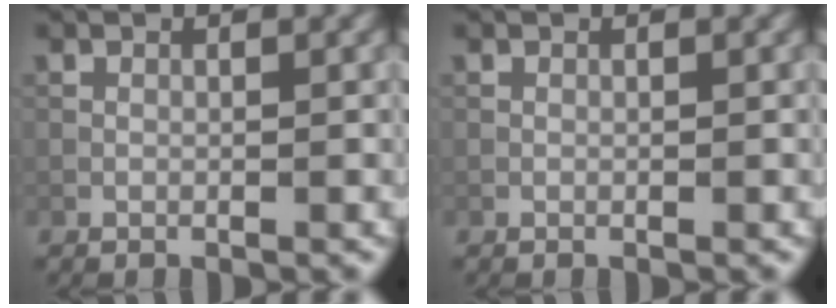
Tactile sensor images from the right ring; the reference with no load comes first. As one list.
[{"total": 0.0}]